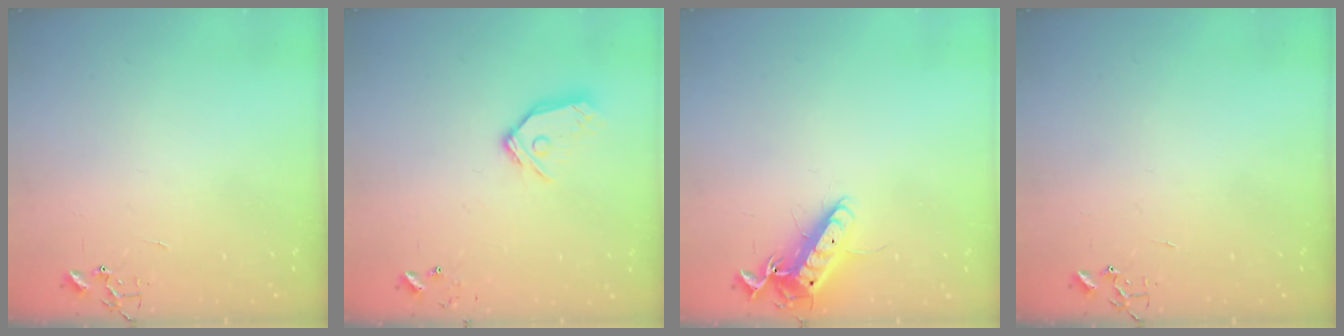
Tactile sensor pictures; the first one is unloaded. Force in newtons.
{"total": 11.6, "press": 11.6, "slide": 1.4}
{"total": 13.2, "press": 13.1, "slide": 1.2}
{"total": 0.0}